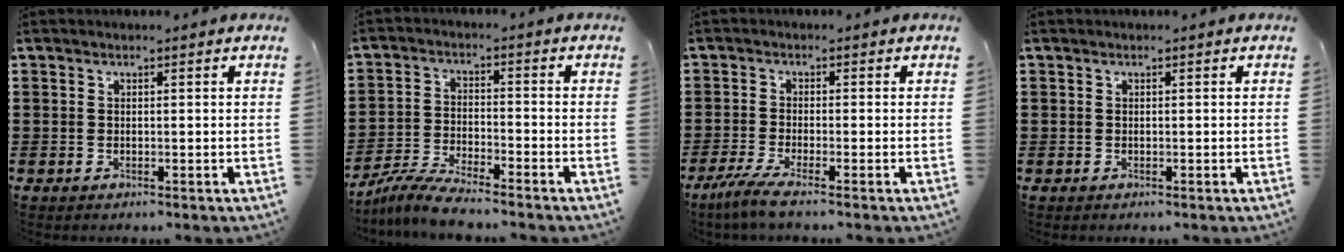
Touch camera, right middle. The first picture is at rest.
{"total": 5.6, "force": [-5.2, 0.4, 2.1], "torque": [-0.055, -0.010, -0.104]}
{"total": 3.4, "force": [-2.3, -0.2, 2.4], "torque": [-0.064, -0.016, -0.049]}
{"total": 0.0}